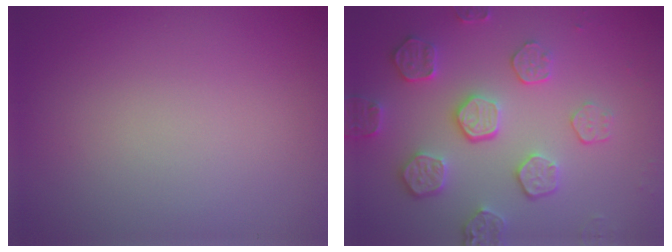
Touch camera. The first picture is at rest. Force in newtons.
{"total": 4.2, "press": 3.9, "slide": 1.6}